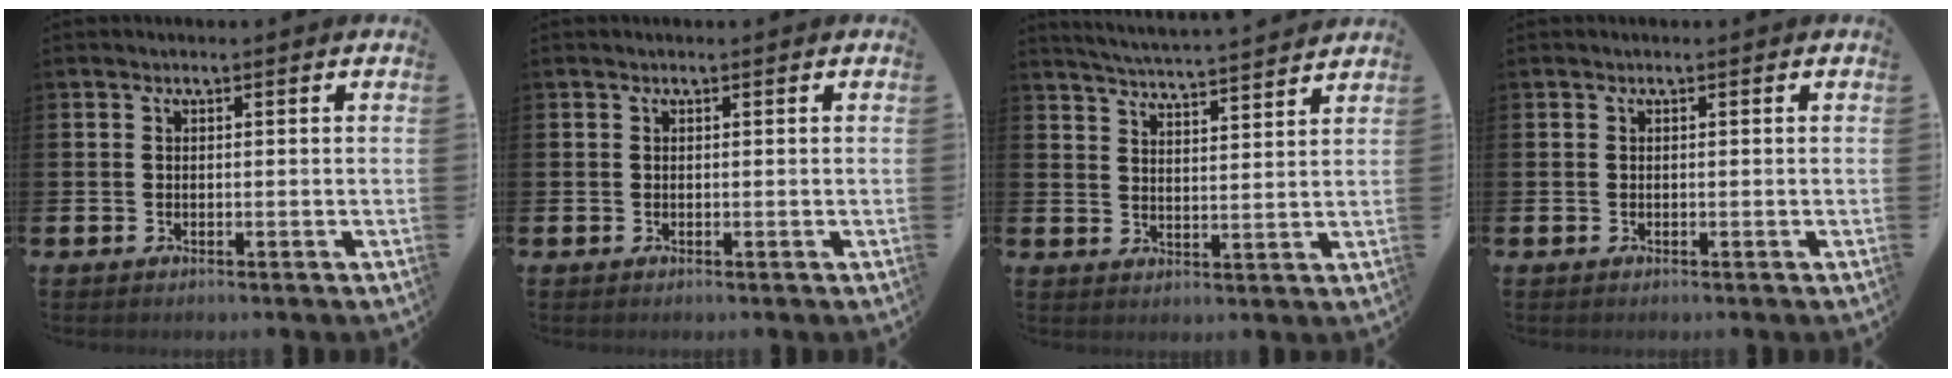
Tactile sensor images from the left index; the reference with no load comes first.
{"total": 0.0}
{"total": 4.9, "force": [4.8, -0.5, 0.5], "torque": [-0.029, -0.037, 0.084]}
{"total": 0.0}